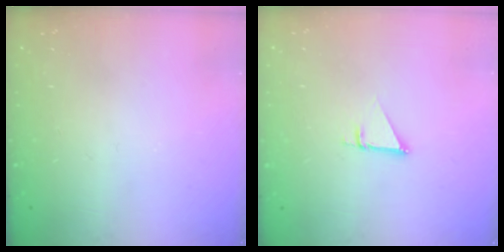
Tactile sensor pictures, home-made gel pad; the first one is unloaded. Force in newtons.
{"total": 2.7, "press": 2.7, "slide": 0.2}